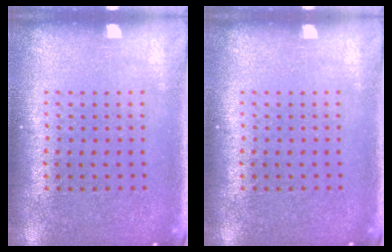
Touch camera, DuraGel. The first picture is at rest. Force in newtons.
{"total": 0.0}